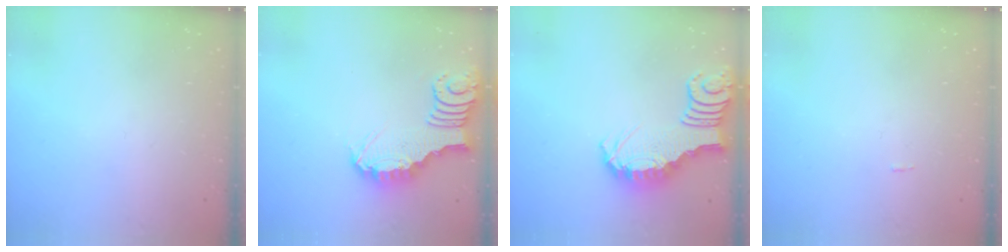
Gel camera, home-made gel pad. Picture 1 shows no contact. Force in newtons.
{"total": 3.3, "press": 3.3, "slide": 0.2}
{"total": 2.8, "press": 2.8, "slide": 0.5}
{"total": 0.7, "press": 0.7, "slide": 0.0}